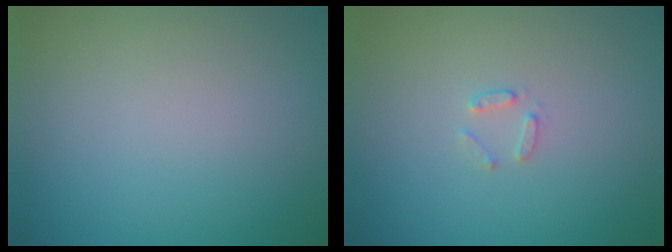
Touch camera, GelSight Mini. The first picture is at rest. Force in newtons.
{"total": 1.0, "press": 1.0, "slide": 0.2}